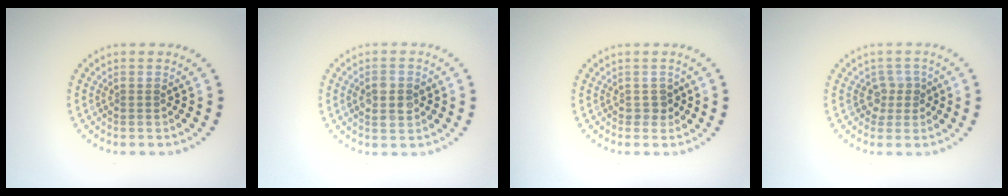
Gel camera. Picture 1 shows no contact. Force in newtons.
{"total": 2.8, "press": 2.8, "slide": 0.2}
{"total": 1.2, "press": 1.0, "slide": 0.6}
{"total": 1.9, "press": 1.4, "slide": 1.2}